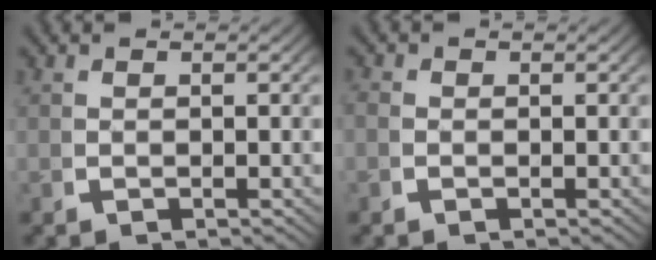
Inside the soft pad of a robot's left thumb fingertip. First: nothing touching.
{"total": 0.7, "force": [-0.3, 0.6, 0.1], "torque": [-0.003, -0.004, -0.009]}